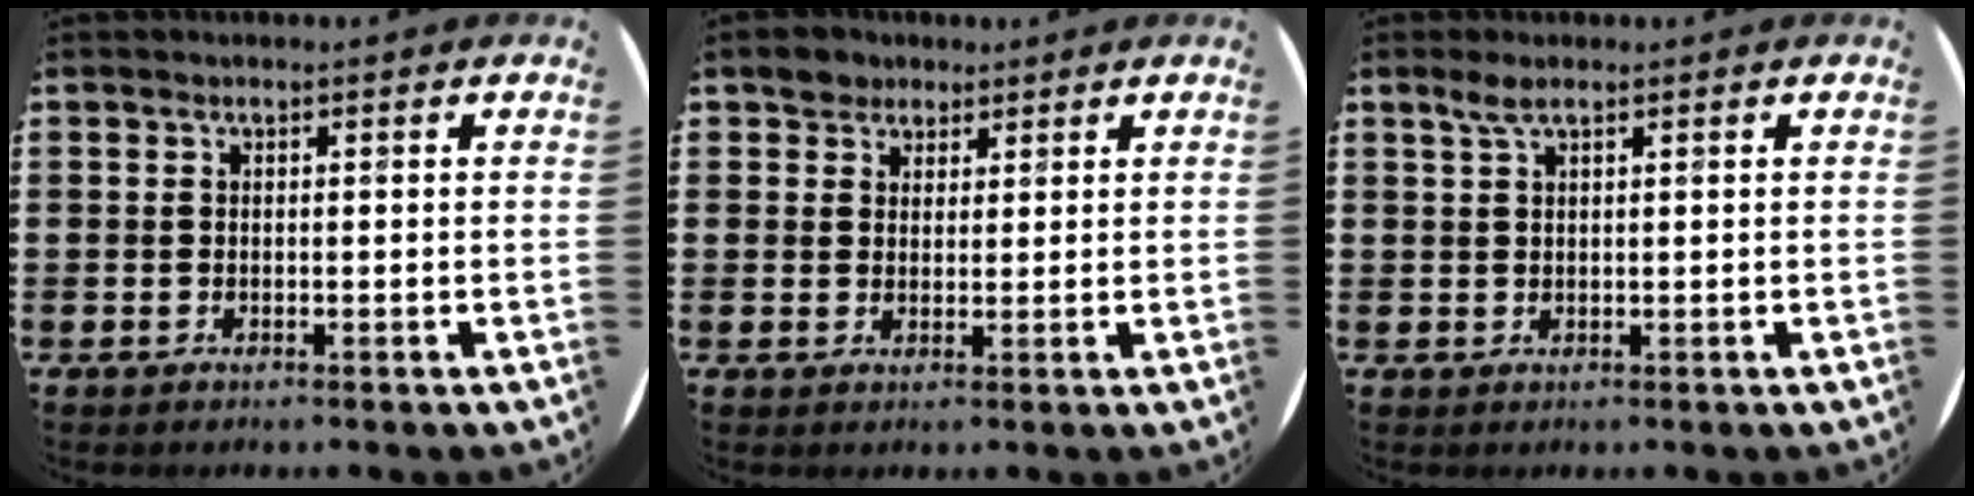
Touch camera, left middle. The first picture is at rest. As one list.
[{"total": 3.0, "force": [2.3, 1.8, -0.1], "torque": [0.009, 0.005, 0.042]}, {"total": 1.9, "force": [1.3, 0.3, 1.4], "torque": [-0.028, 0.005, 0.022]}]